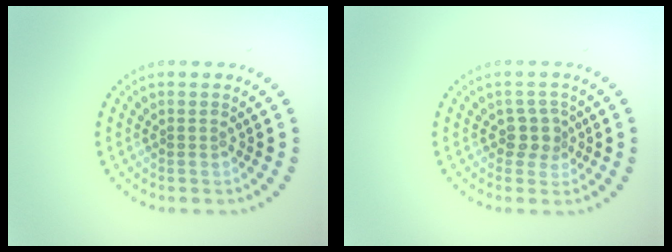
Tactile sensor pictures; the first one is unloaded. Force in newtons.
{"total": 1.8, "press": 1.5, "slide": 1.0}